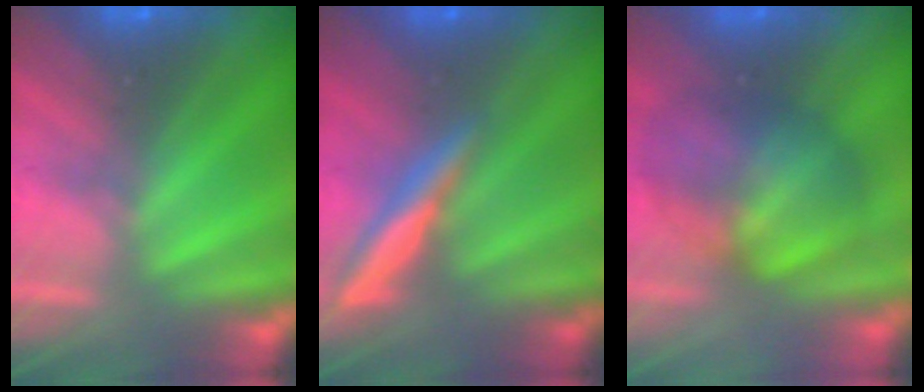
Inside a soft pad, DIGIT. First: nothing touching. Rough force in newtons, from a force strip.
{"total": 2.4}
{"total": 5.8}